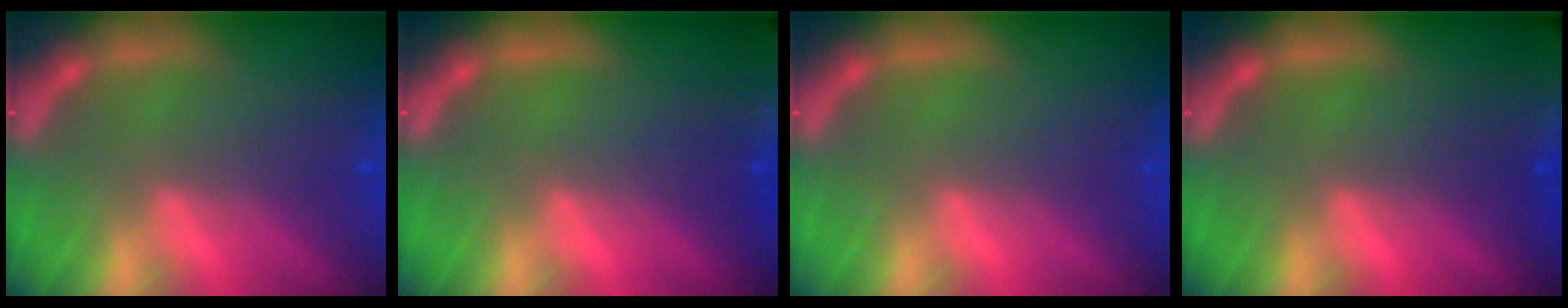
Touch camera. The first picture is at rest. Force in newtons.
{"total": 9.0}
{"total": 0.0}
{"total": 8.0}